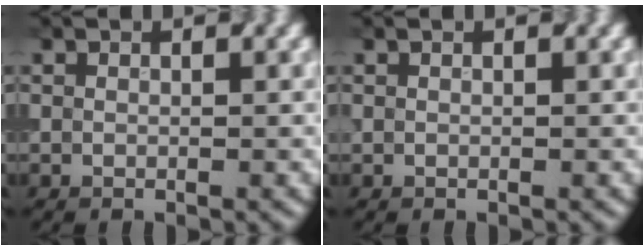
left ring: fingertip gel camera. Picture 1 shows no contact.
{"total": 0.0}